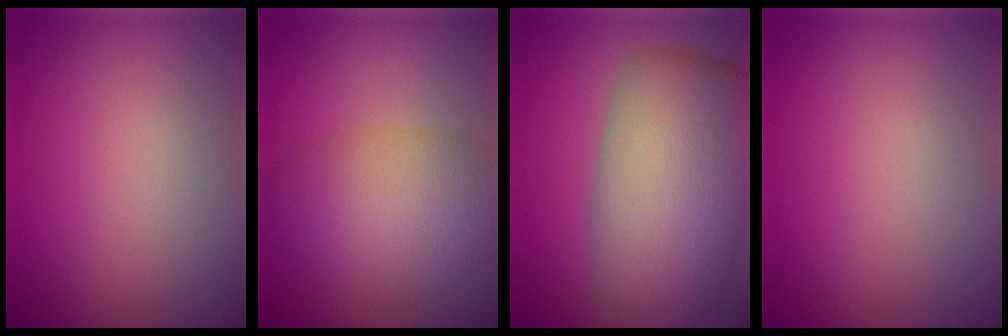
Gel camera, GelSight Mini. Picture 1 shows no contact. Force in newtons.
{"total": 6.3, "press": 6.3, "slide": 0.3}
{"total": 12.0, "press": 12.0, "slide": 0.5}
{"total": 0.0}